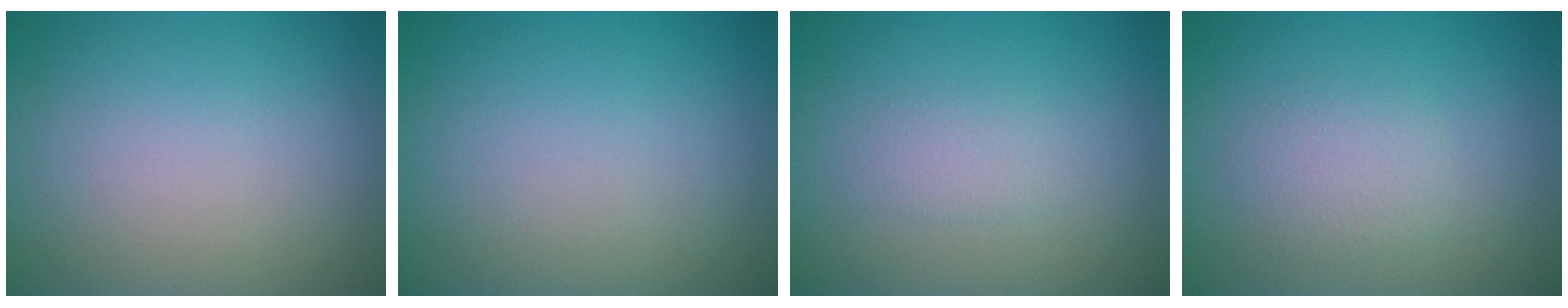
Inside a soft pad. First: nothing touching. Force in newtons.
{"total": 0.0}
{"total": 1.2, "press": 1.2, "slide": 0.3}
{"total": 2.0, "press": 2.0, "slide": 0.0}